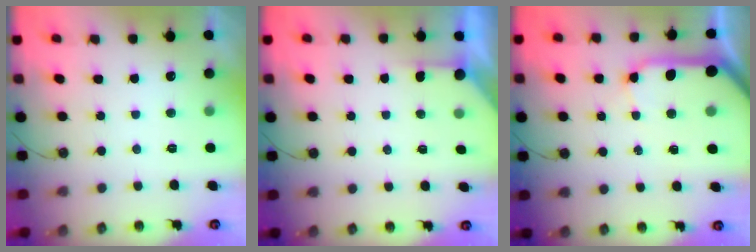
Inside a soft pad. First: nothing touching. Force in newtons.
{"total": 2.7, "press": 2.7, "slide": 0.3}
{"total": 14.9, "press": 14.7, "slide": 1.9}